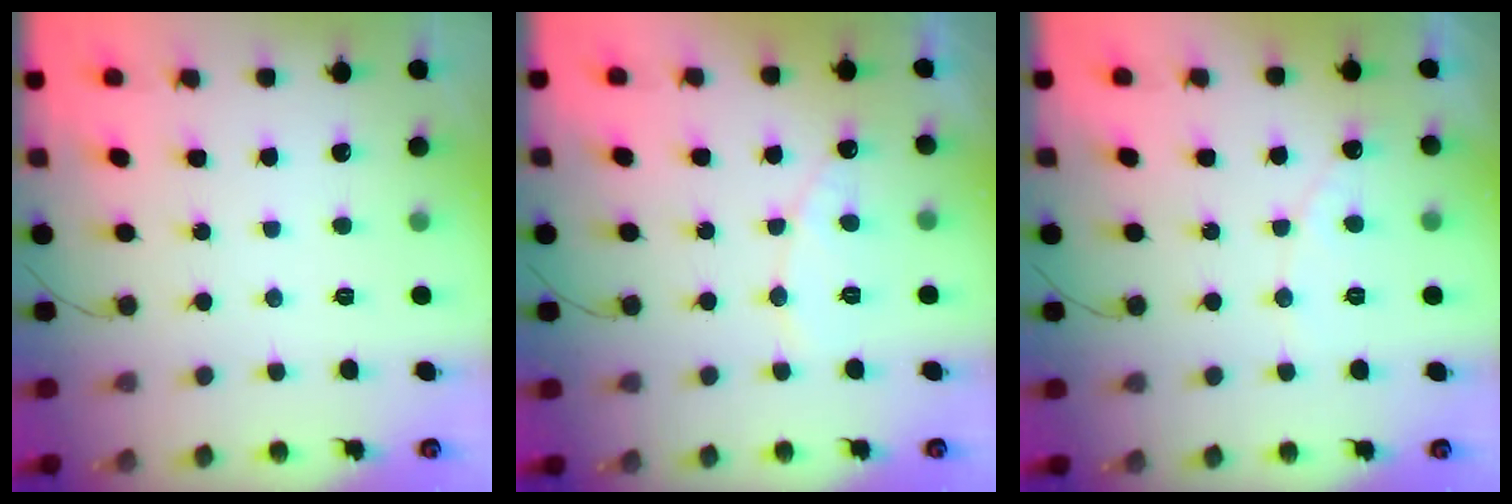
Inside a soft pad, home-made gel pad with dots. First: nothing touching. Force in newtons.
{"total": 7.2, "press": 7.2, "slide": 0.5}
{"total": 4.5, "press": 4.5, "slide": 0.2}